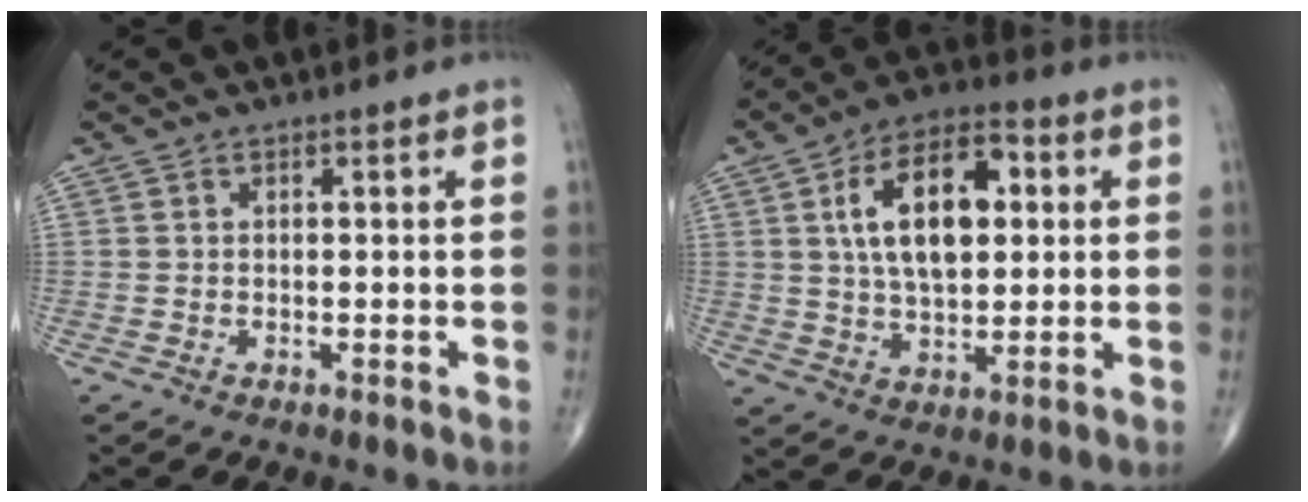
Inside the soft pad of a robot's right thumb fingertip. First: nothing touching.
{"total": 15.8, "force": [3.4, 8.3, 13.0], "torque": [-0.203, 0.009, 0.054]}